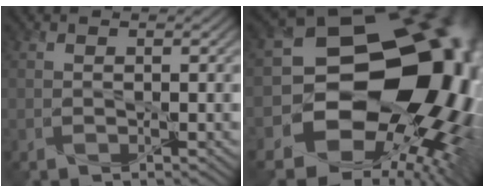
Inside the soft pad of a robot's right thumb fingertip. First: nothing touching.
{"total": 19.9, "force": [-0.2, 15.7, 12.2], "torque": [-0.167, -0.035, 0.019]}